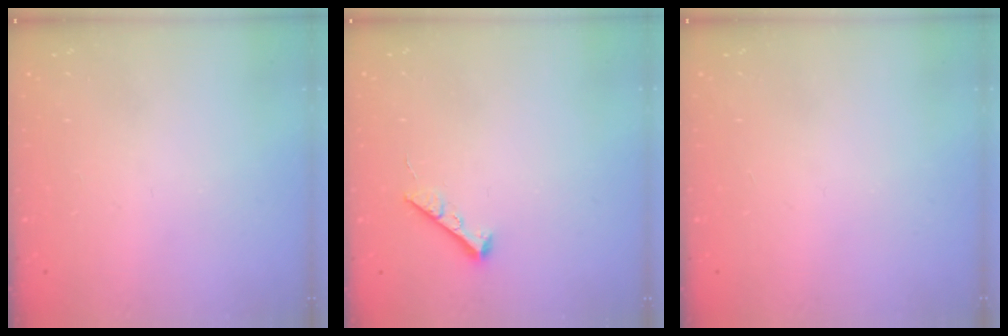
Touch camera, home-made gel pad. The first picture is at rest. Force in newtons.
{"total": 5.4, "press": 5.4, "slide": 0.8}
{"total": 0.0}